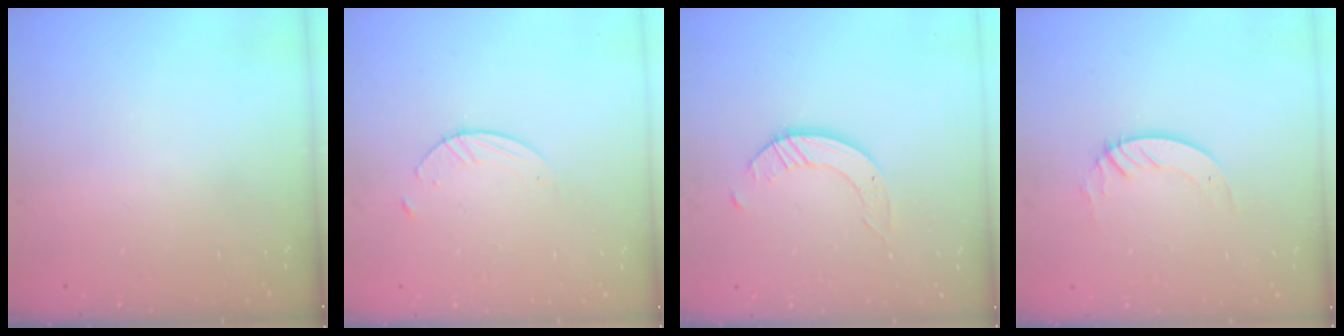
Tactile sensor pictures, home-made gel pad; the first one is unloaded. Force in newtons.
{"total": 2.7, "press": 2.6, "slide": 0.3}
{"total": 2.4, "press": 2.4, "slide": 0.3}
{"total": 3.1, "press": 3.1, "slide": 0.2}